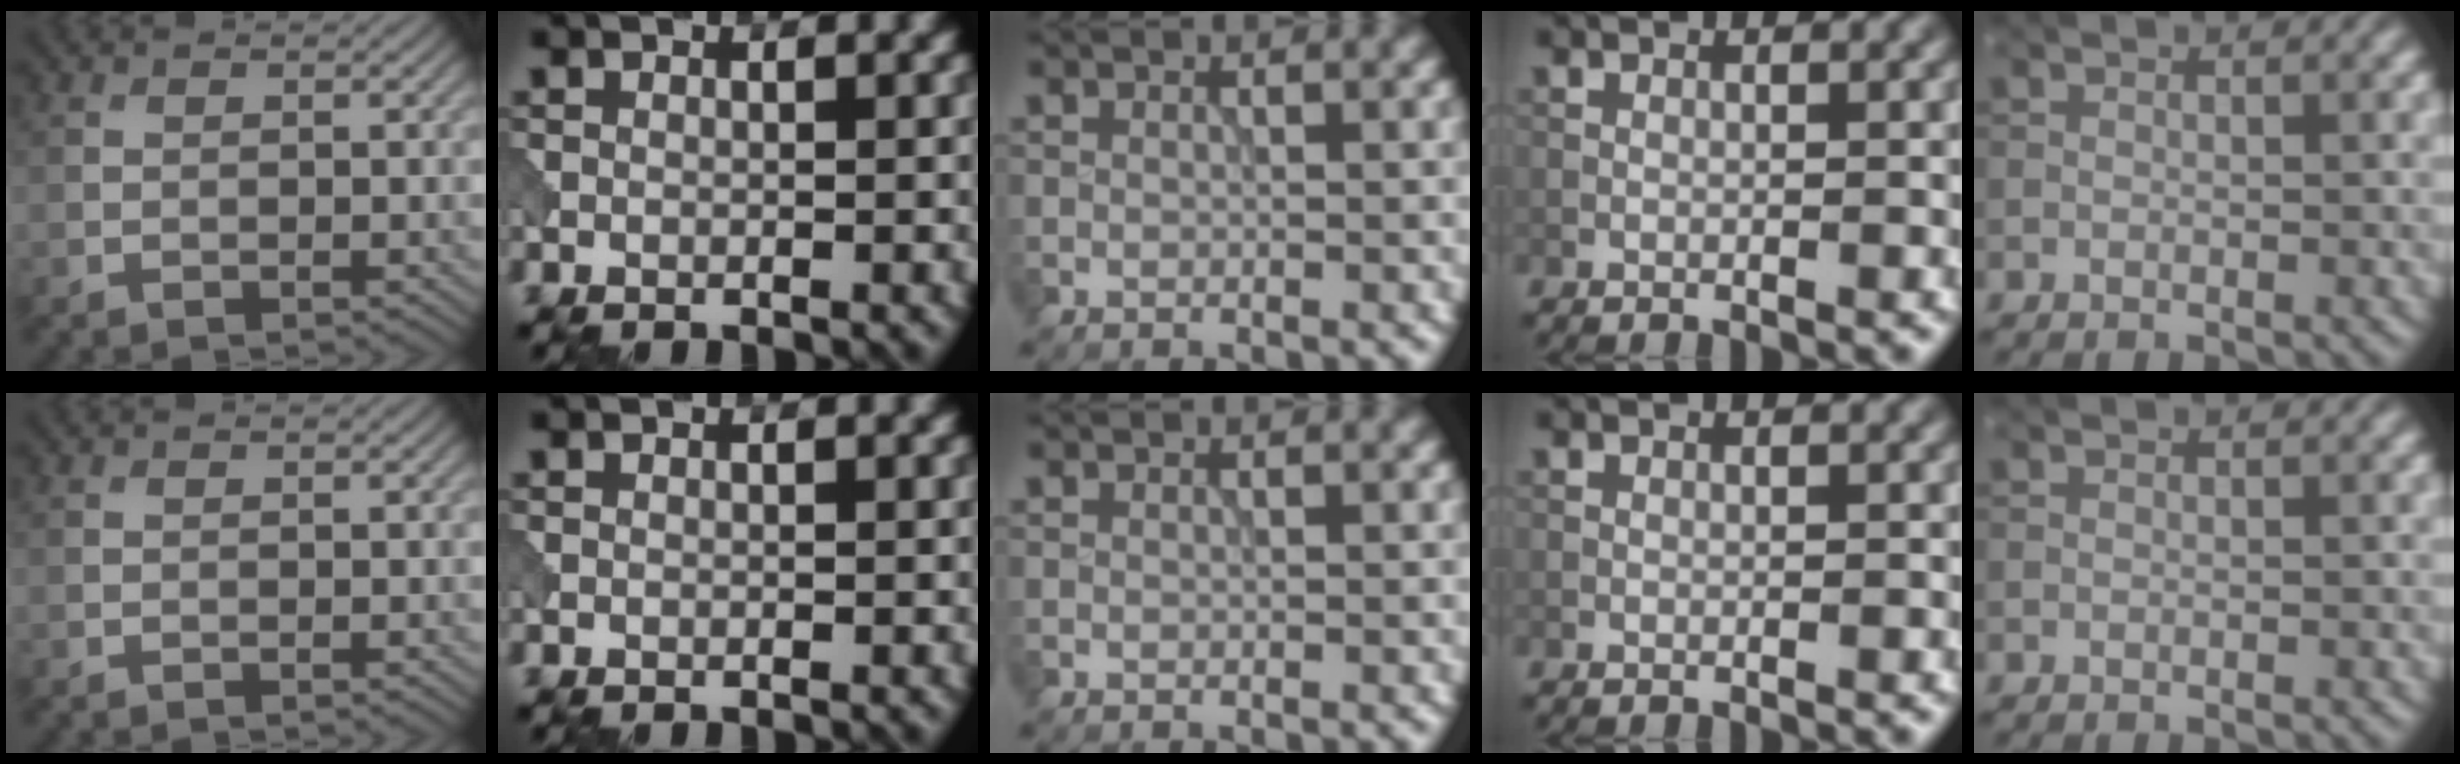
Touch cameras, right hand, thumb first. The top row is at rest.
{}